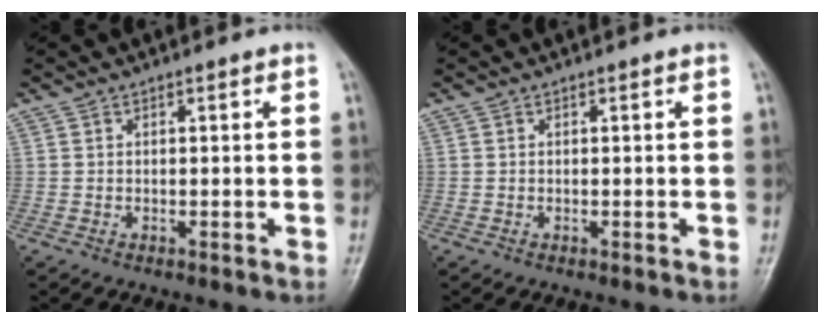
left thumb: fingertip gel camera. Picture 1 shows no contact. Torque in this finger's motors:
{"motor_torque": [0.00, 0.00, -0.09, -0.09, 0.00]}